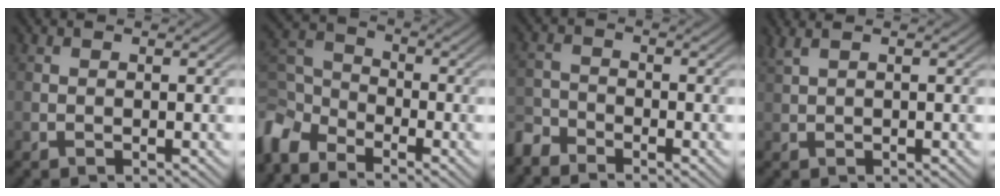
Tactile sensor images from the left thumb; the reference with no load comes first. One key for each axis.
{"total": 7.9, "fx": -5.2, "fy": 4.3, "fz": 4.0, "tx": -0.108, "ty": -0.014, "tz": -0.123}
{"total": 3.5, "fx": -3.2, "fy": 1.1, "fz": 0.9, "tx": -0.021, "ty": -0.007, "tz": -0.079}
{"total": 1.9, "fx": 1.3, "fy": 0.4, "fz": 1.3, "tx": -0.034, "ty": 0.009, "tz": 0.022}